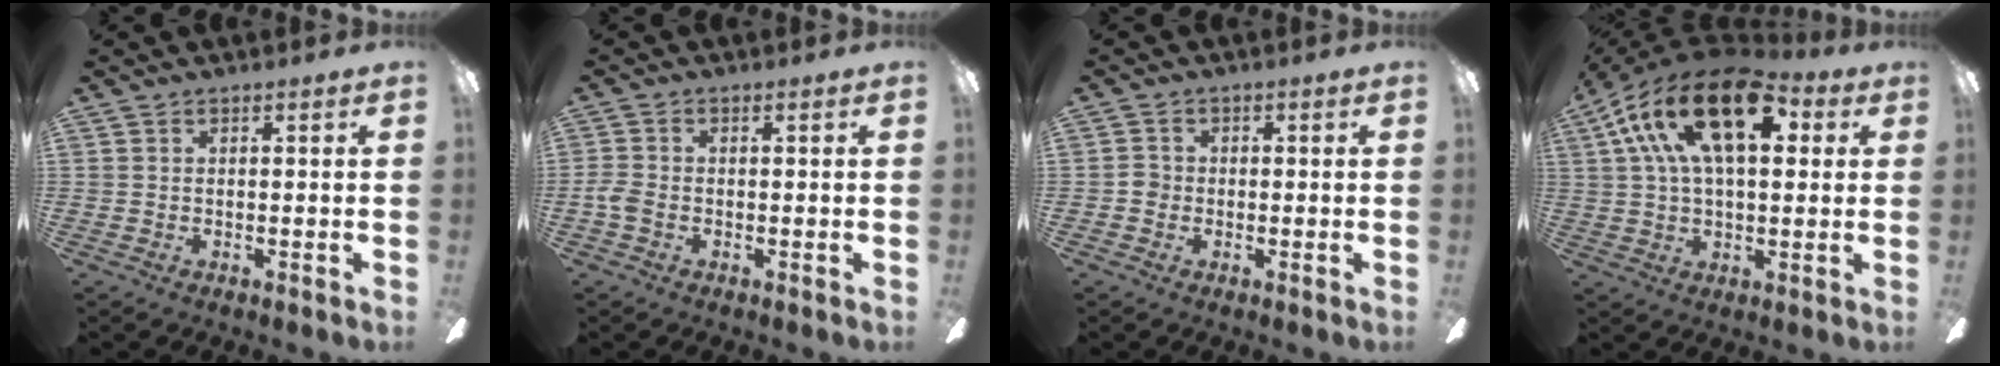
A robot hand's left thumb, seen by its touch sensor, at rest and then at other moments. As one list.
[{"total": 2.8, "force": [-1.2, 1.3, 2.2], "torque": [-0.050, 0.004, -0.024]}, {"total": 2.1, "force": [-0.7, 1.8, 0.8], "torque": [-0.014, 0.005, -0.016]}, {"total": 22.5, "force": [9.0, 10.8, 17.6], "torque": [-0.323, -0.017, 0.142]}]